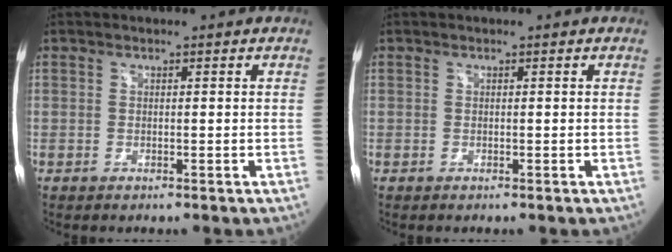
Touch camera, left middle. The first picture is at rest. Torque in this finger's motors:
{"motor_torque": [-0.01, 0.00, 0.00, 0.00]}